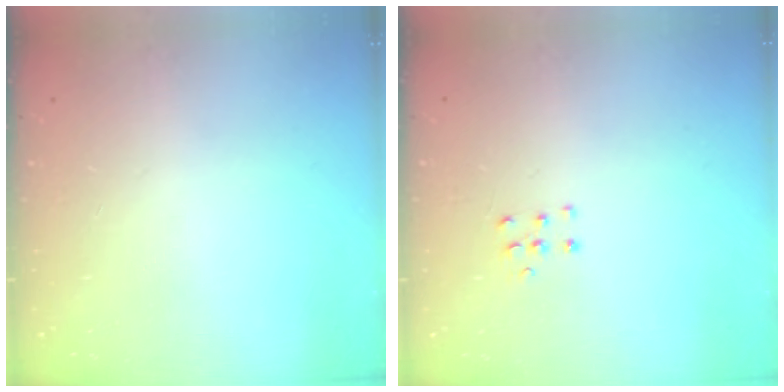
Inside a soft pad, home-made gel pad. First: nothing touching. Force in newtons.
{"total": 4.6, "press": 4.5, "slide": 0.5}